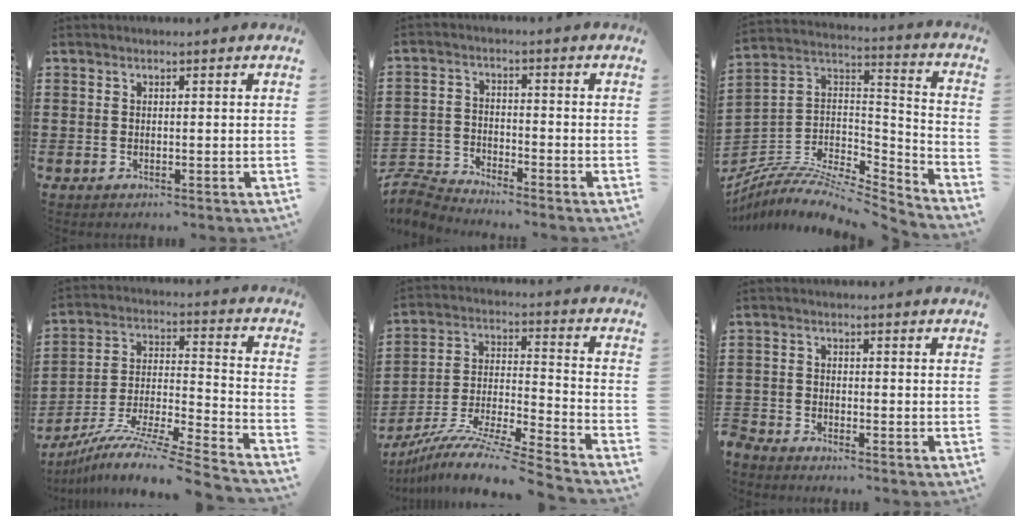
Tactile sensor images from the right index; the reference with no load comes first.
{"total": 4.0, "force": [-4.0, 0.4, 0.0], "torque": [-0.028, -0.006, -0.092]}
{"total": 6.8, "force": [-5.6, 2.4, 2.8], "torque": [-0.062, -0.005, -0.114]}
{"total": 10.2, "force": [-9.0, -0.2, 4.7], "torque": [-0.085, 0.003, -0.184]}
{"total": 10.0, "force": [-9.0, -0.3, 4.3], "torque": [-0.083, -0.002, -0.186]}
{"total": 2.5, "force": [-2.4, 0.3, -0.2], "torque": [-0.010, -0.002, -0.056]}